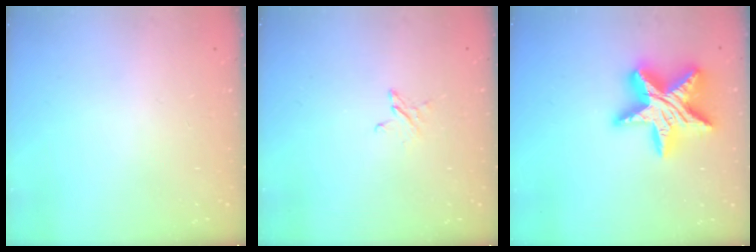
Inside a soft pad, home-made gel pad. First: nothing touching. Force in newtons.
{"total": 2.5, "press": 2.4, "slide": 0.2}
{"total": 22.1, "press": 22.0, "slide": 1.7}